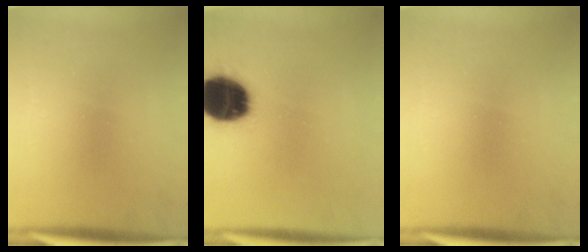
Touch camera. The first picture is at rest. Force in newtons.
{"total": 19.5}
{"total": 0.0}